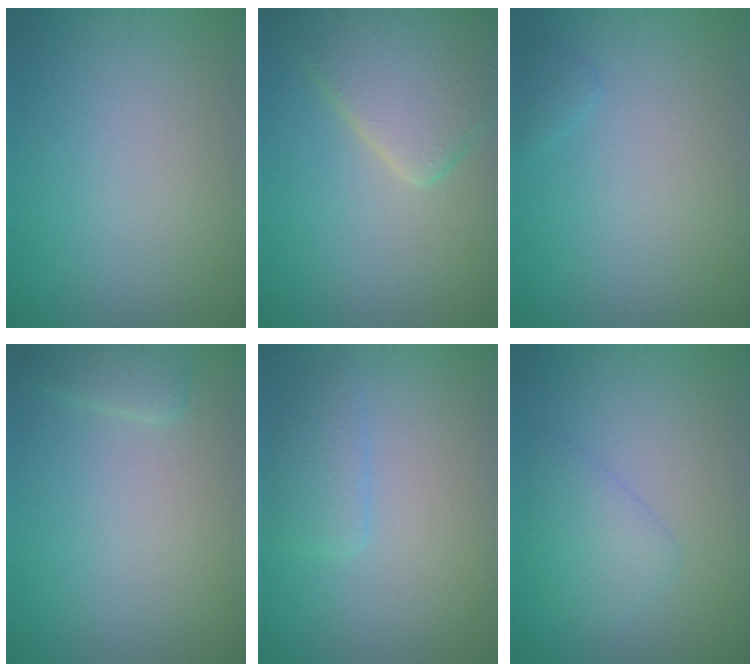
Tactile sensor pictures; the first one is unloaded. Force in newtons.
{"total": 6.5, "press": 6.5, "slide": 0.6}
{"total": 0.7, "press": 0.7, "slide": 0.1}
{"total": 1.6, "press": 1.6, "slide": 0.2}
{"total": 2.1, "press": 2.1, "slide": 0.2}
{"total": 2.5, "press": 2.4, "slide": 0.2}